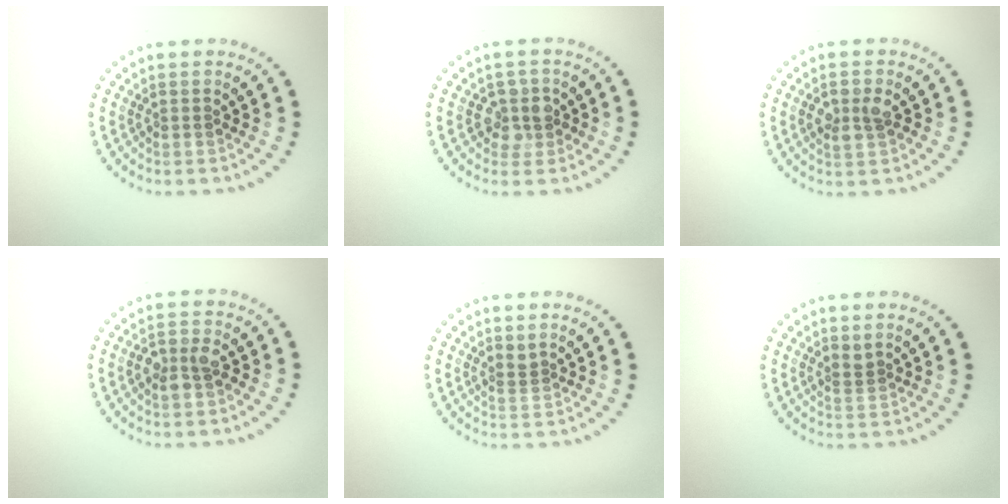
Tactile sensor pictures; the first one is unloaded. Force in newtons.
{"total": 2.3, "press": 2.0, "slide": 1.1}
{"total": 2.4, "press": 2.4, "slide": 0.1}
{"total": 2.5, "press": 2.5, "slide": 0.4}
{"total": 0.9, "press": 0.5, "slide": 0.7}
{"total": 0.9, "press": 0.5, "slide": 0.7}